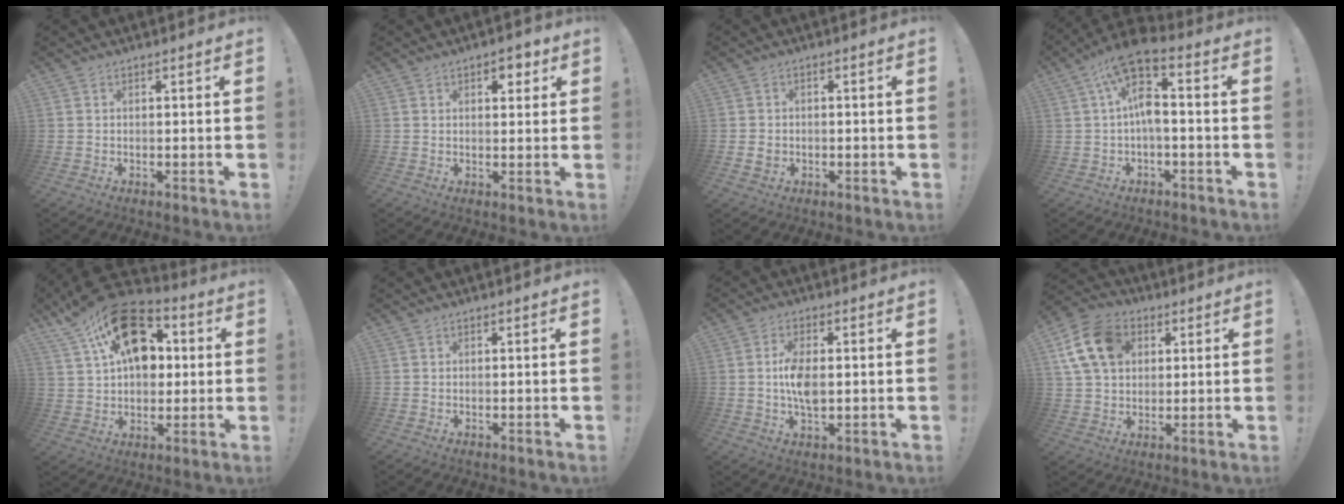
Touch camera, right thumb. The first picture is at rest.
{"total": 3.8, "force": [1.8, 2.4, 2.3], "torque": [-0.014, -0.006, 0.025]}
{"total": 2.4, "force": [-0.6, 2.2, 0.9], "torque": [-0.013, 0.007, -0.009]}
{"total": 10.7, "force": [2.2, 3.5, 9.9], "torque": [-0.186, -0.011, 0.034]}
{"total": 21.4, "force": [8.5, 13.7, 14.1], "torque": [-0.210, -0.037, 0.155]}
{"total": 0.0}
{"total": 7.7, "force": [0.0, 4.1, 6.6], "torque": [-0.115, -0.003, -0.006]}
{"total": 15.1, "force": [5.2, 11.4, 8.4], "torque": [-0.140, -0.010, 0.106]}